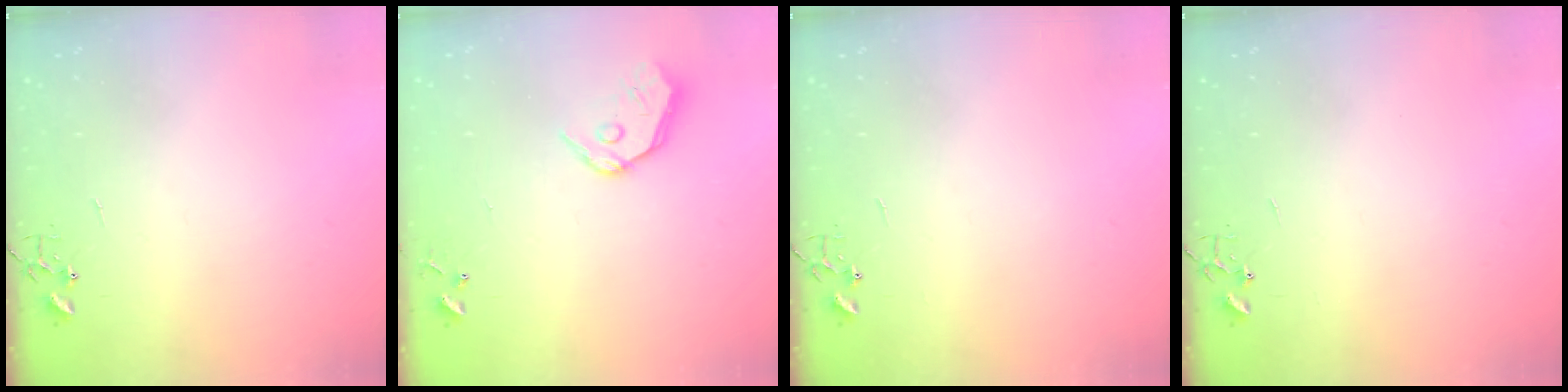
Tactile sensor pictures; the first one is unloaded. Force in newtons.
{"total": 9.8, "press": 9.7, "slide": 1.3}
{"total": 0.0}
{"total": 0.0}